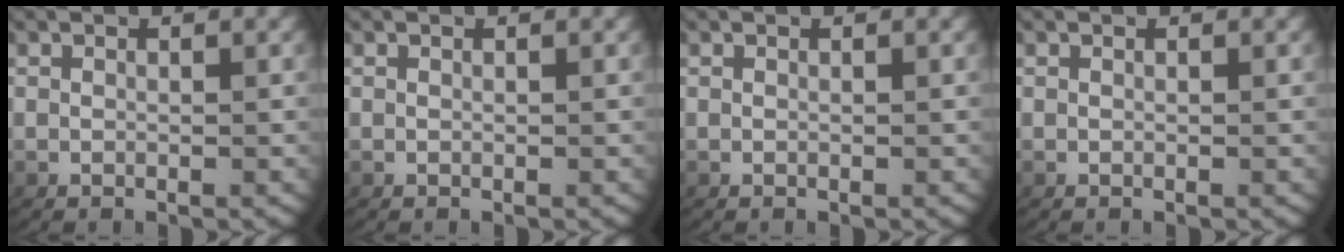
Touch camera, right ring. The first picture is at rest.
{"total": 0.0}
{"total": 0.0}
{"total": 0.0}